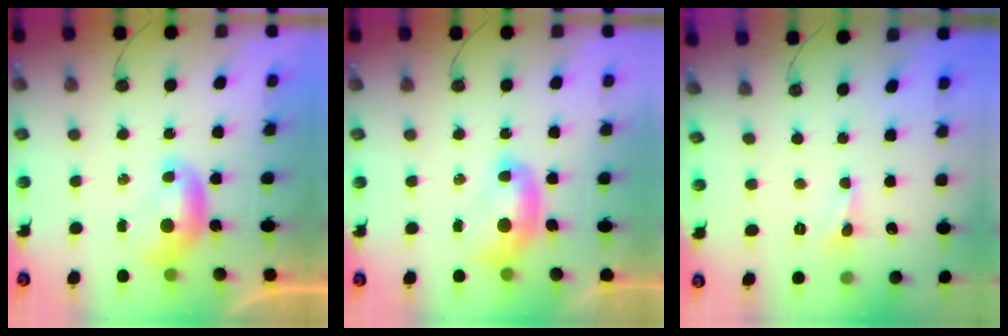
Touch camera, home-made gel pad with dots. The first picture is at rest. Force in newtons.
{"total": 2.2, "press": 2.2, "slide": 0.1}
{"total": 0.0}